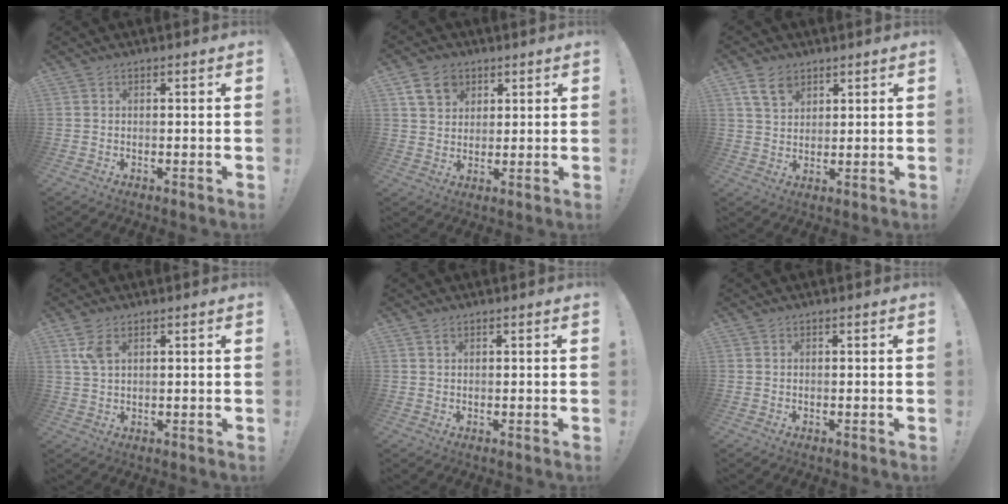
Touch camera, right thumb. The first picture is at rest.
{"total": 8.2, "force": [4.2, 6.3, 3.2], "torque": [-0.045, -0.014, 0.082]}
{"total": 7.3, "force": [4.4, 4.7, 3.4], "torque": [-0.060, -0.013, 0.086]}
{"total": 4.8, "force": [2.4, 2.1, 3.5], "torque": [-0.064, -0.005, 0.044]}
{"total": 0.9, "force": [0.5, 0.3, 0.6], "torque": [-0.008, -0.001, 0.009]}
{"total": 0.0}